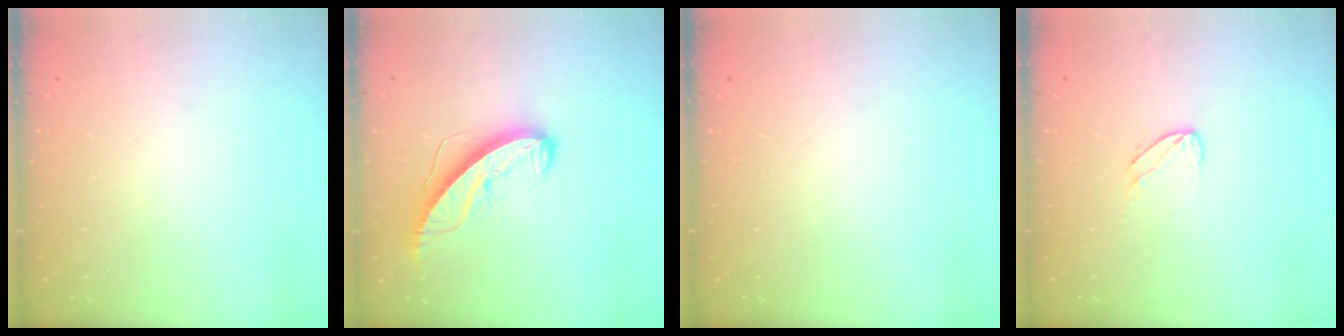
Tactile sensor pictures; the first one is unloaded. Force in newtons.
{"total": 10.5, "press": 10.4, "slide": 1.0}
{"total": 0.0}
{"total": 6.1, "press": 6.1, "slide": 0.6}